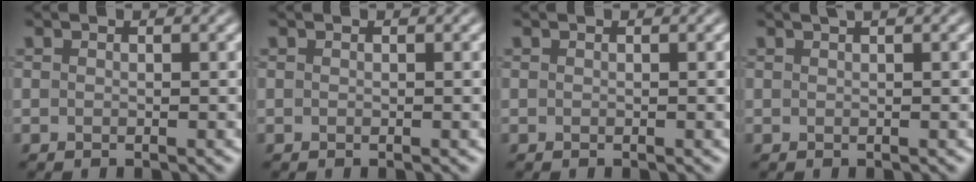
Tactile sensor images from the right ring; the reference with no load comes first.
{"total": 0.0}
{"total": 0.0}
{"total": 0.6, "force": [0.4, 0.1, 0.4], "torque": [-0.009, 0.008, 0.007]}